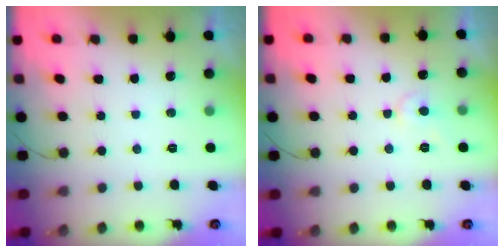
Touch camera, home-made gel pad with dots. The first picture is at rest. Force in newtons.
{"total": 5.5, "press": 5.5, "slide": 0.6}